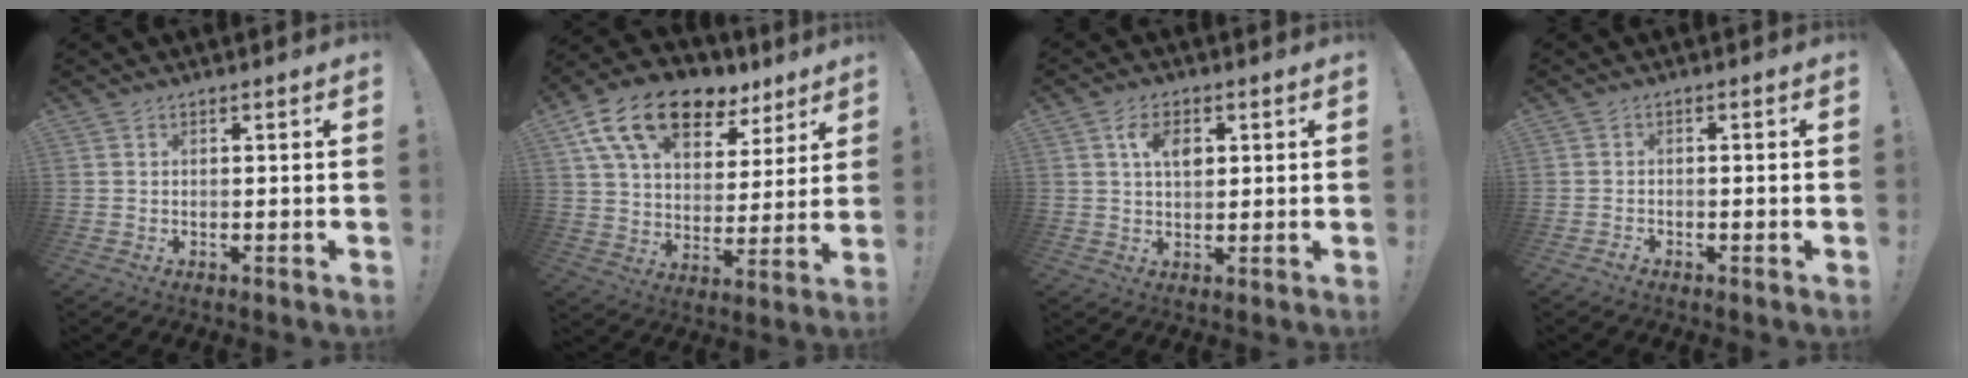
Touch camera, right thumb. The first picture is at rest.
{"total": 17.9, "force": [11.1, 9.6, 10.1], "torque": [-0.171, -0.060, 0.202]}
{"total": 6.7, "force": [2.1, 4.0, 4.9], "torque": [-0.082, 0.002, 0.036]}
{"total": 1.7, "force": [-1.5, 0.3, 0.8], "torque": [-0.008, 0.006, -0.026]}